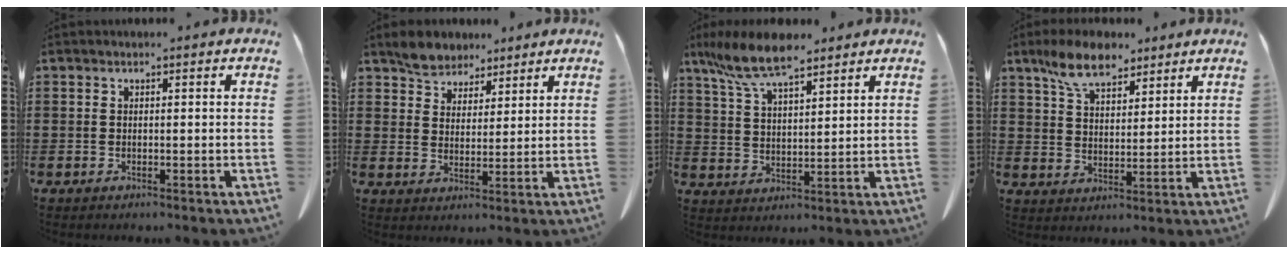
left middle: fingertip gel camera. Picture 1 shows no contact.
{"total": 4.8, "force": [4.1, 2.4, 0.4], "torque": [-0.028, 0.000, 0.079]}
{"total": 9.6, "force": [7.4, 2.6, 5.6], "torque": [-0.128, -0.013, 0.137]}
{"total": 8.4, "force": [6.3, 3.3, 4.3], "torque": [-0.096, -0.007, 0.117]}